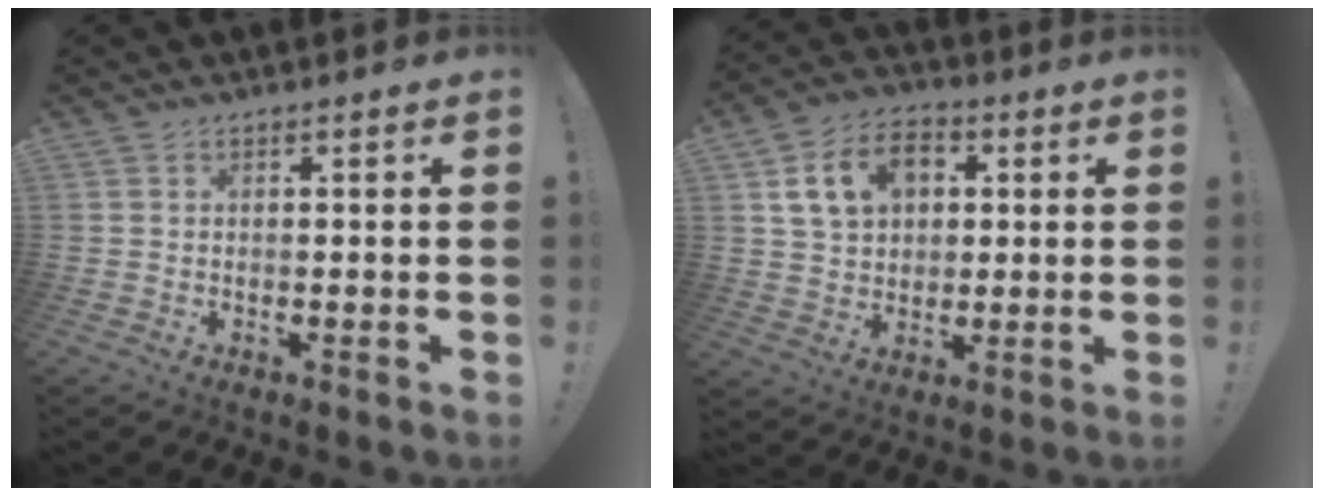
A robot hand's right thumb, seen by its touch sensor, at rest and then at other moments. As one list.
[{"total": 12.9, "force": [4.3, 9.6, 7.3], "torque": [-0.111, -0.001, 0.086]}]